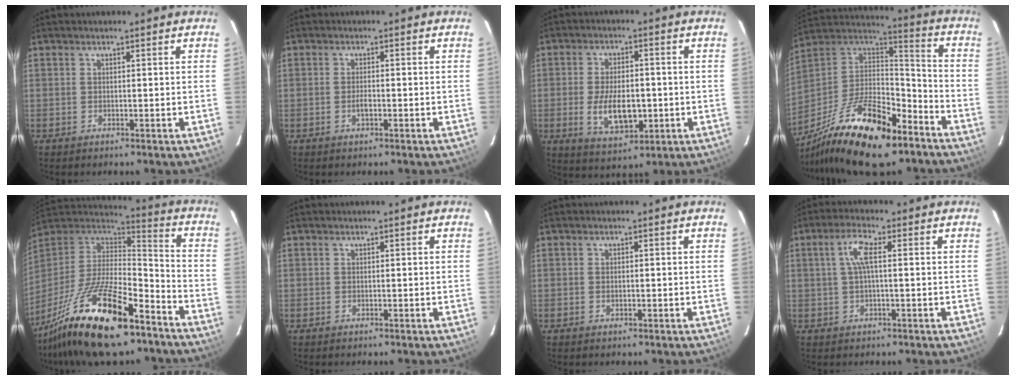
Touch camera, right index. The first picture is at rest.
{"total": 1.8, "force": [-0.6, 0.7, 1.5], "torque": [-0.030, 0.001, -0.011]}
{"total": 9.8, "force": [-1.8, 4.9, 8.2], "torque": [-0.164, -0.009, -0.023]}
{"total": 27.0, "force": [-17.1, 10.3, 18.2], "torque": [-0.355, -0.024, -0.281]}
{"total": 25.1, "force": [-16.5, 8.2, 17.0], "torque": [-0.334, -0.032, -0.278]}
{"total": 0.0}
{"total": 0.8, "force": [-0.1, 0.4, 0.7], "torque": [-0.013, 0.002, -0.002]}
{"total": 4.3, "force": [0.6, 0.8, 4.2], "torque": [-0.084, 0.008, 0.012]}